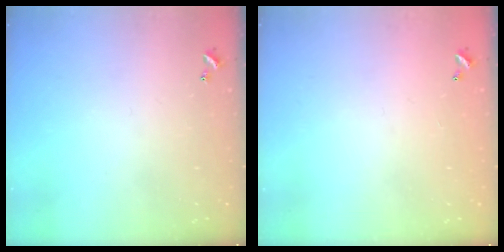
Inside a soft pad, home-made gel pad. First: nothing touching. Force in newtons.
{"total": 2.9, "press": 2.9, "slide": 0.1}